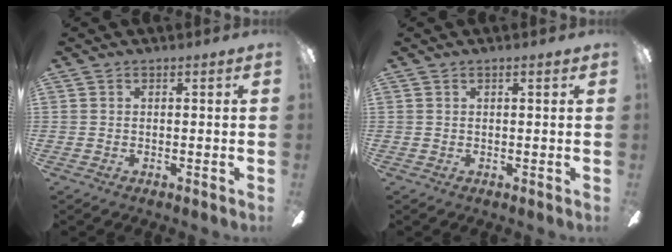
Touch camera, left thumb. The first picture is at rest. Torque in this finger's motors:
{"motor_torque": [0.07, 0.01, -0.27, 0.11, 0.00]}